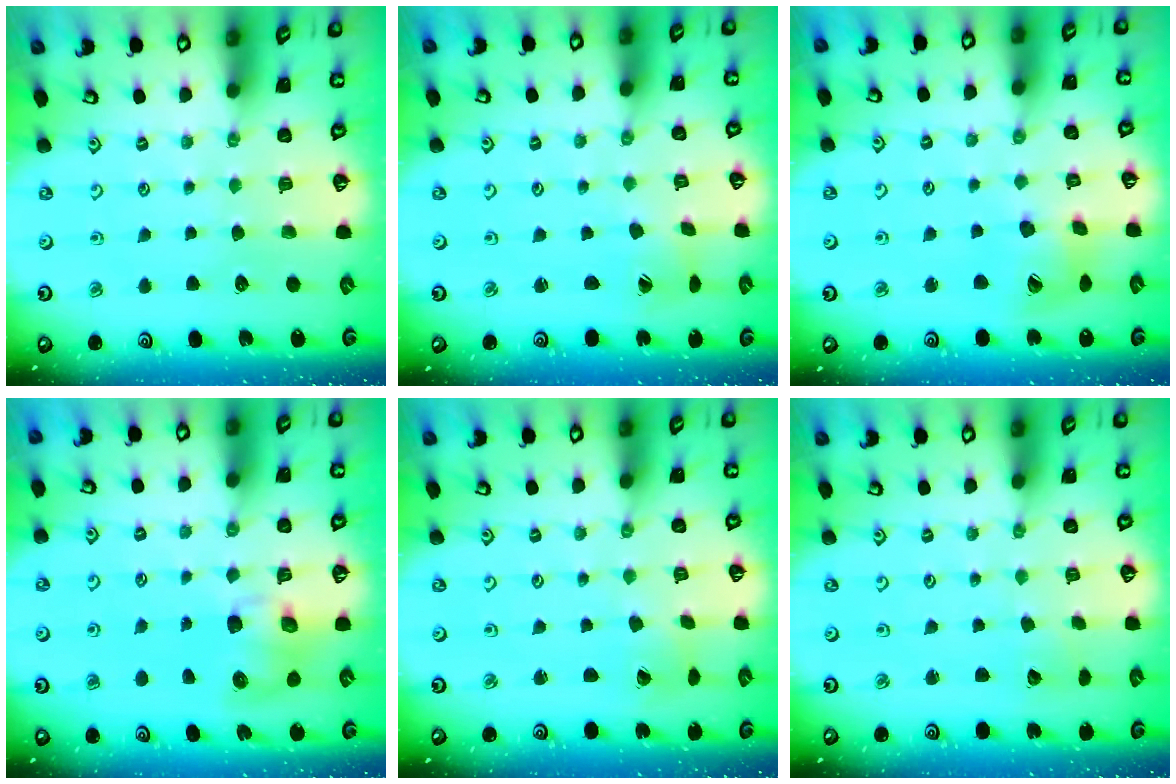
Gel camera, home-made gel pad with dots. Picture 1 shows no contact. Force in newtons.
{"total": 1.9, "press": 1.8, "slide": 0.2}
{"total": 13.0, "press": 12.9, "slide": 1.7}
{"total": 8.3, "press": 8.2, "slide": 0.9}
{"total": 1.2, "press": 1.2, "slide": 0.2}
{"total": 1.2, "press": 1.2, "slide": 0.0}